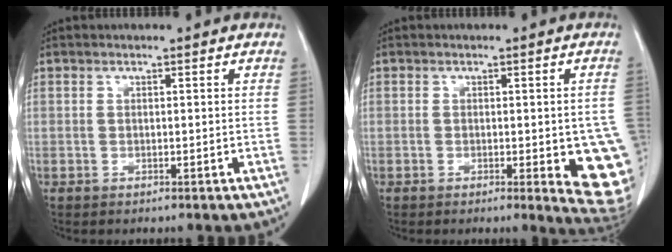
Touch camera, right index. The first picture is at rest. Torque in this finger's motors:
{"motor_torque": [0.56, -0.09, 0.55, 0.05]}